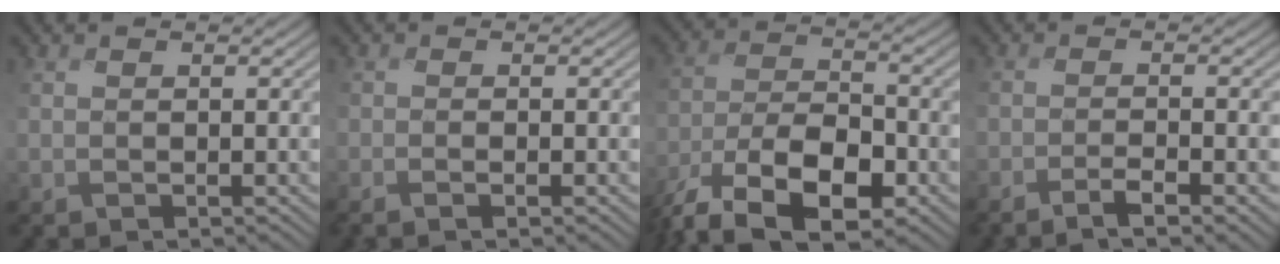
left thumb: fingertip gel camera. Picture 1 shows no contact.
{"total": 1.0, "force": [-0.6, -0.2, 0.7], "torque": [-0.012, 0.002, -0.015]}
{"total": 12.2, "force": [-8.0, 5.3, 7.6], "torque": [-0.154, -0.010, -0.161]}
{"total": 3.1, "force": [-2.2, -0.1, 2.2], "torque": [-0.039, 0.008, -0.047]}